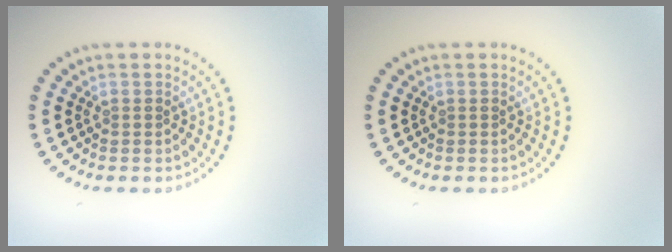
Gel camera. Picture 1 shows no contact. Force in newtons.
{"total": 0.0}